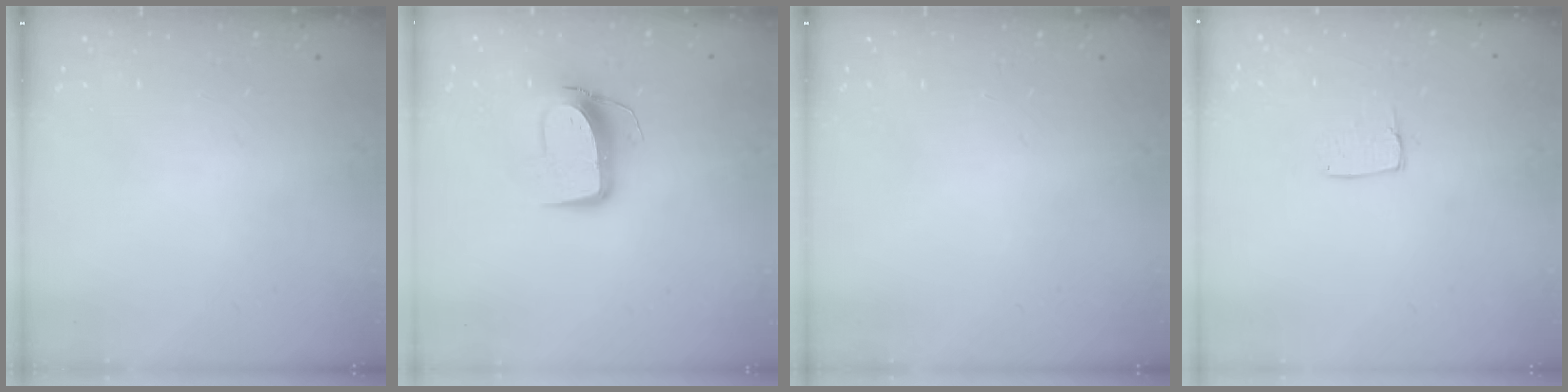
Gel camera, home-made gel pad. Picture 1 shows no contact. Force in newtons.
{"total": 10.8, "press": 10.8, "slide": 0.7}
{"total": 0.0}
{"total": 4.4, "press": 4.4, "slide": 0.3}